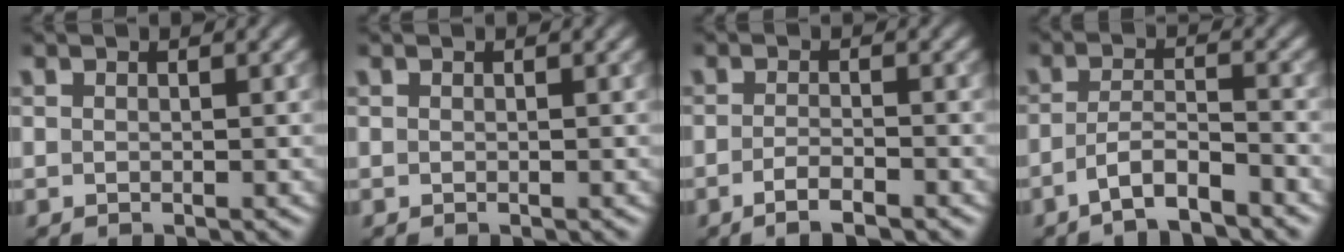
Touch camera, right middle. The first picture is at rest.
{"total": 0.0}
{"total": 2.3, "force": [-1.4, 0.6, 1.8], "torque": [-0.028, 0.002, -0.029]}
{"total": 3.7, "force": [-2.6, 0.7, 2.5], "torque": [-0.045, 0.006, -0.056]}